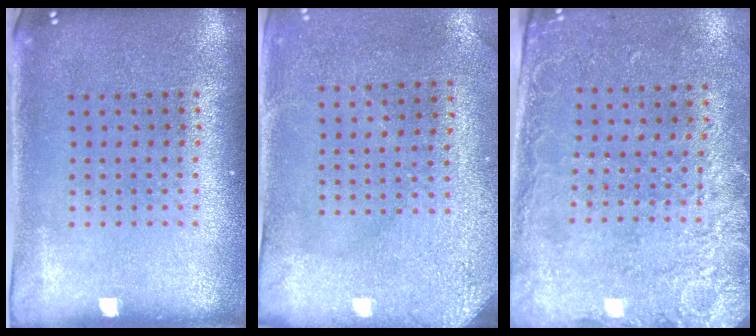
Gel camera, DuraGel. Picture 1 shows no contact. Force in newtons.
{"total": 3.0, "press": 2.5, "slide": 1.7}
{"total": 2.6, "press": 2.1, "slide": 1.5}